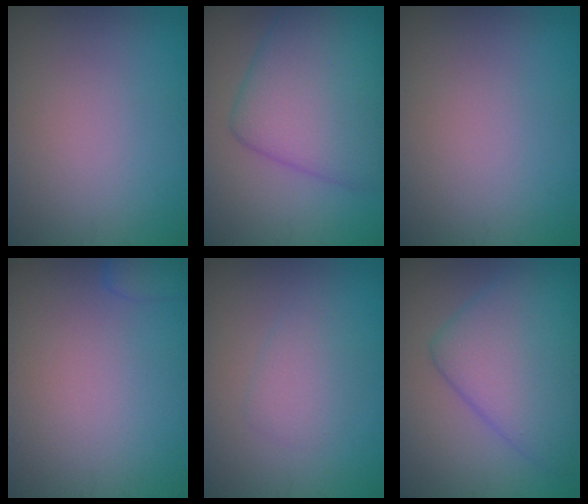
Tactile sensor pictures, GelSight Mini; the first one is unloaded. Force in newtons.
{"total": 8.5, "press": 8.5, "slide": 0.0}
{"total": 0.0}
{"total": 1.5, "press": 1.5, "slide": 0.1}
{"total": 1.8, "press": 1.8, "slide": 0.0}
{"total": 7.8, "press": 7.8, "slide": 0.0}